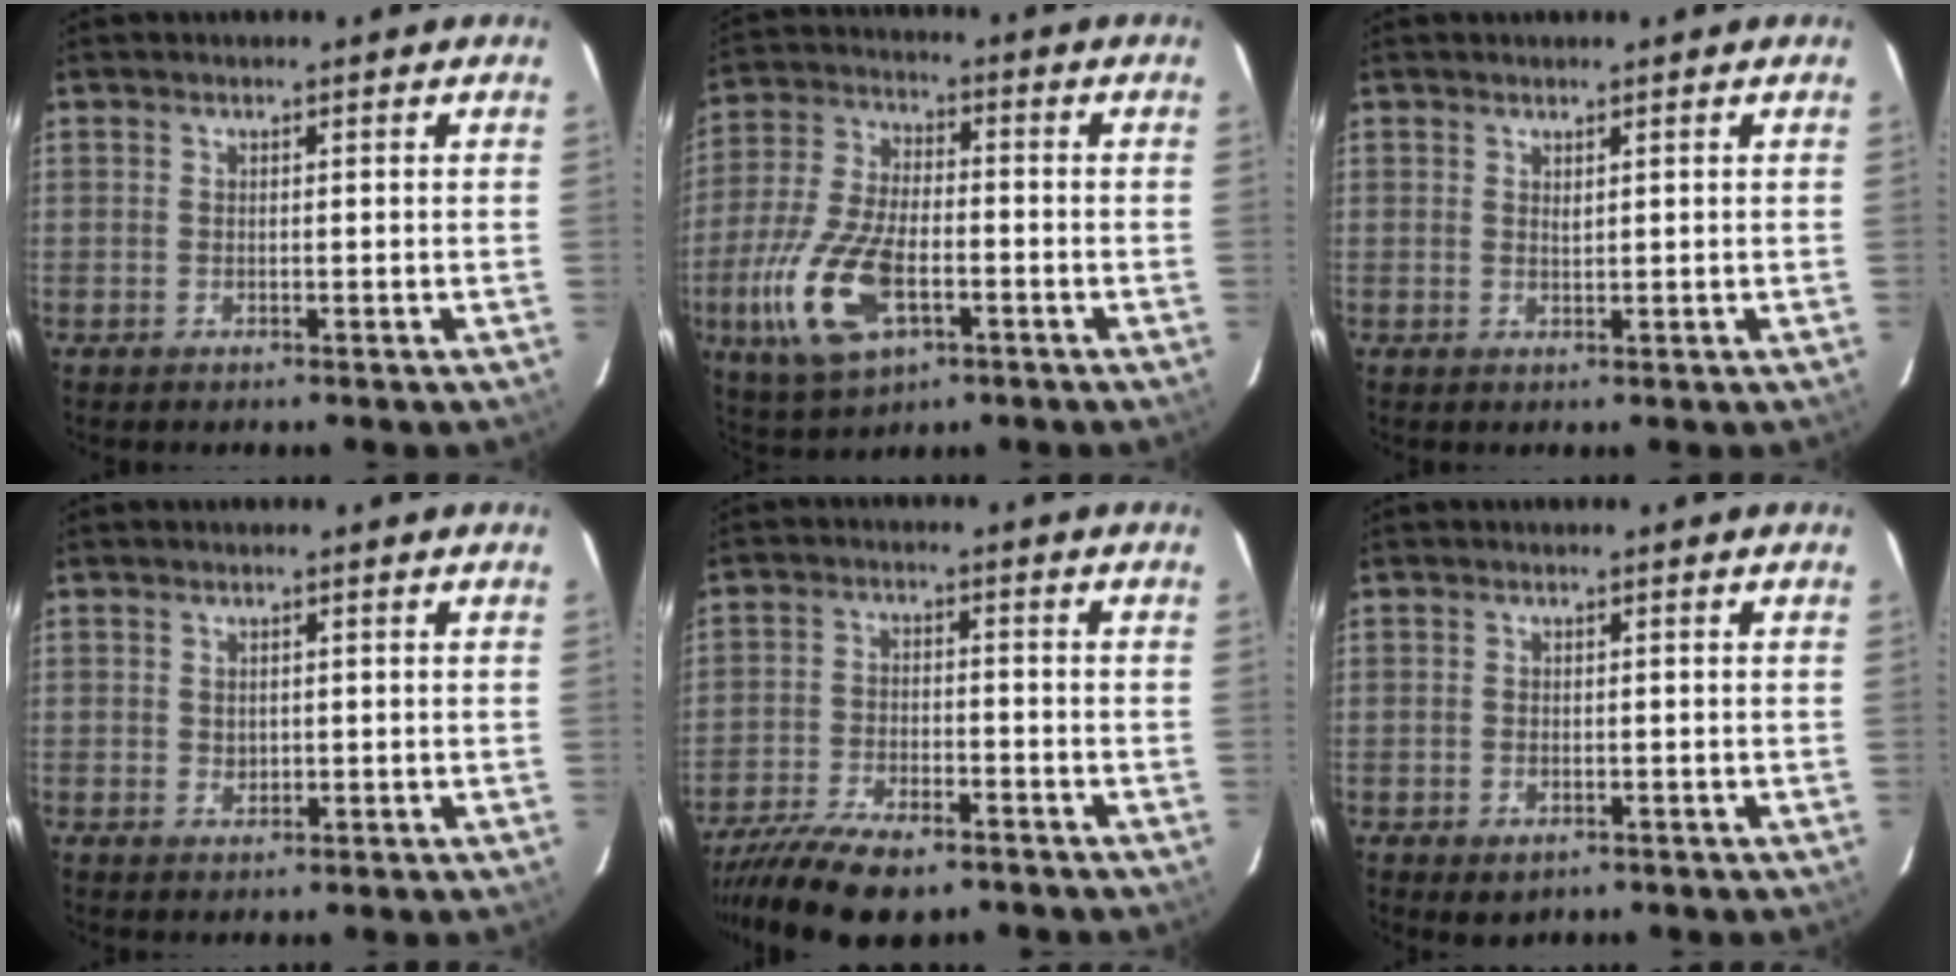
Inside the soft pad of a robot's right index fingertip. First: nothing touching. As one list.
[{"total": 16.3, "force": [-5.8, 8.0, 13.0], "torque": [-0.291, -0.014, -0.102]}, {"total": 0.8, "force": [0.6, 0.2, 0.4], "torque": [-0.008, 0.001, 0.011]}, {"total": 1.2, "force": [0.2, 1.1, 0.4], "torque": [-0.004, 0.003, 0.006]}, {"total": 14.5, "force": [-11.4, 4.8, 7.6], "torque": [-0.174, -0.032, -0.198]}, {"total": 2.6, "force": [-1.2, 1.9, 1.2], "torque": [-0.024, -0.005, -0.012]}]